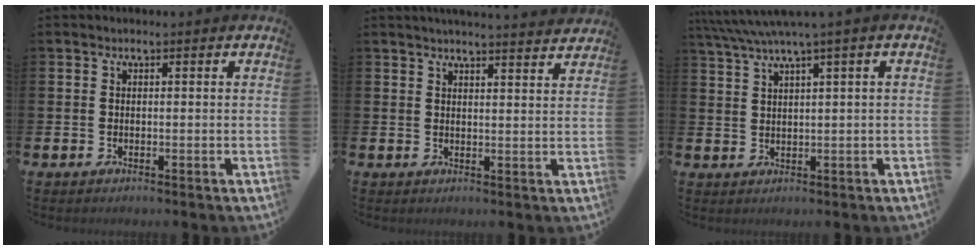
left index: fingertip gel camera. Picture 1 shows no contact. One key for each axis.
{"total": 3.4, "fx": 3.4, "fy": -0.4, "fz": 0.3, "tx": -0.003, "ty": -0.022, "tz": 0.059}
{"total": 4.0, "fx": 2.7, "fy": -0.3, "fz": 2.9, "tx": -0.068, "ty": 0.000, "tz": 0.048}